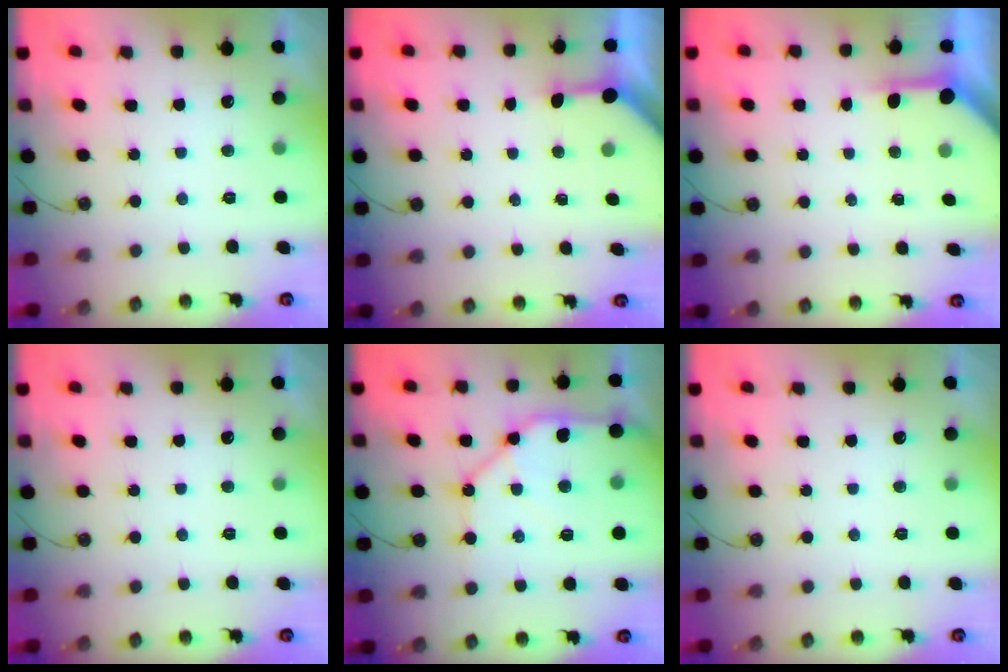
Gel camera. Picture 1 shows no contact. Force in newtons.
{"total": 3.4, "press": 3.4, "slide": 0.4}
{"total": 3.9, "press": 3.9, "slide": 0.4}
{"total": 0.0}
{"total": 14.0, "press": 13.9, "slide": 1.6}
{"total": 0.0}